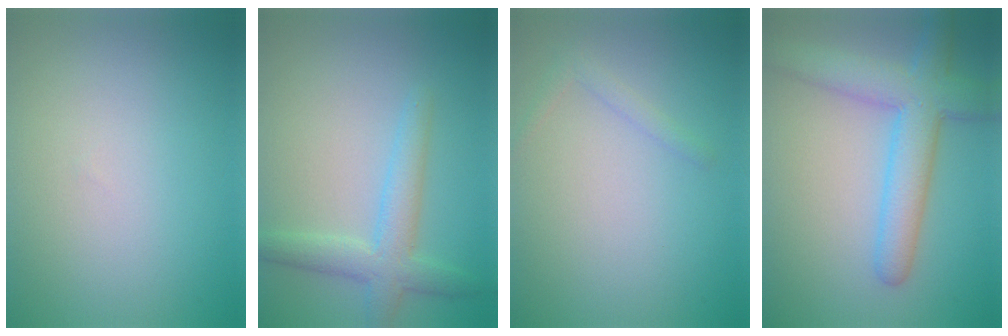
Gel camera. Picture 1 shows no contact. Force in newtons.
{"total": 3.7, "press": 3.7, "slide": 0.2}
{"total": 1.1, "press": 1.1, "slide": 0.1}
{"total": 6.2, "press": 6.2, "slide": 0.3}